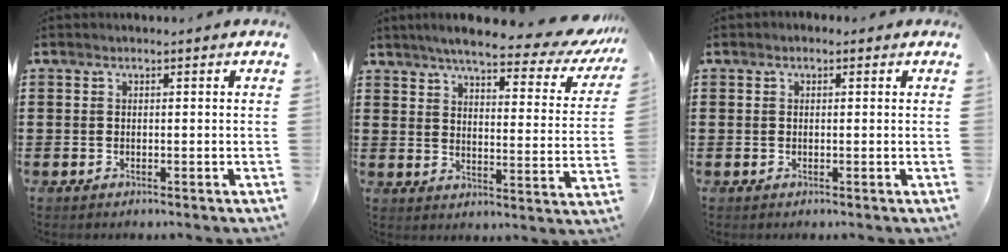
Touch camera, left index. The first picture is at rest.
{"total": 7.3, "force": [6.1, 0.8, 3.9], "torque": [-0.084, -0.038, 0.100]}
{"total": 0.7, "force": [0.0, 0.6, 0.4], "torque": [-0.008, 0.004, -0.001]}